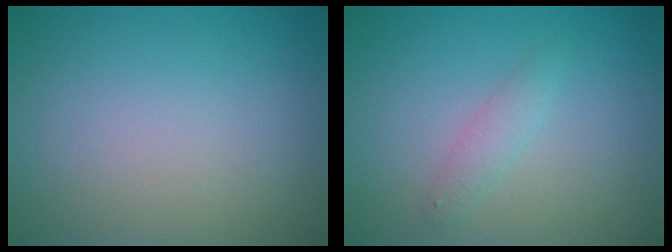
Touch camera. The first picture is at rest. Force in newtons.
{"total": 1.4, "press": 1.4, "slide": 0.0}